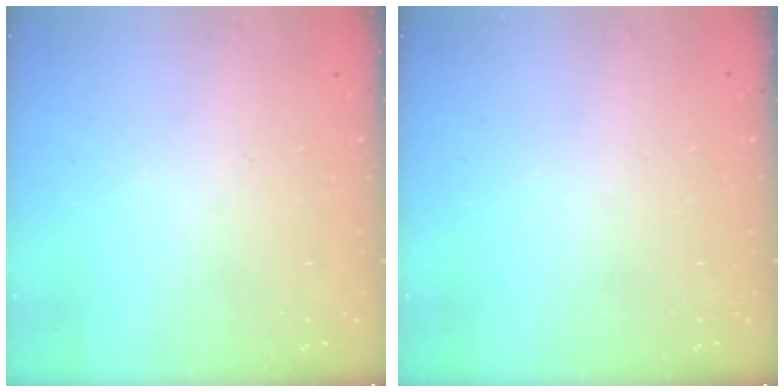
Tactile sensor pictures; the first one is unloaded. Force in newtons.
{"total": 0.0}